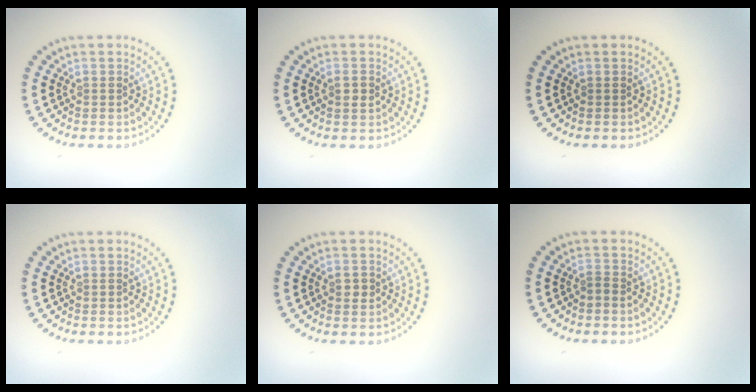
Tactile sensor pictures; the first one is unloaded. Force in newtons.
{"total": 1.1, "press": 1.0, "slide": 0.2}
{"total": 0.0}
{"total": 0.0}
{"total": 1.0, "press": 1.0, "slide": 0.1}
{"total": 0.6, "press": 0.3, "slide": 0.5}